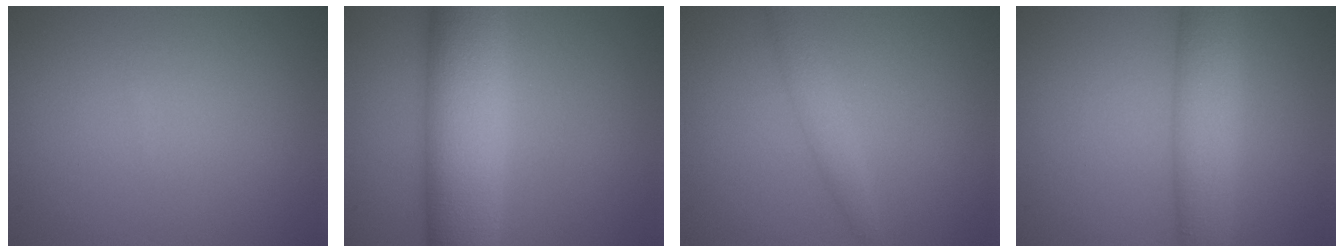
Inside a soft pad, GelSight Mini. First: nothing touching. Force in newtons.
{"total": 10.3, "press": 10.3, "slide": 0.3}
{"total": 1.9, "press": 1.9, "slide": 0.1}
{"total": 5.3, "press": 5.3, "slide": 0.1}